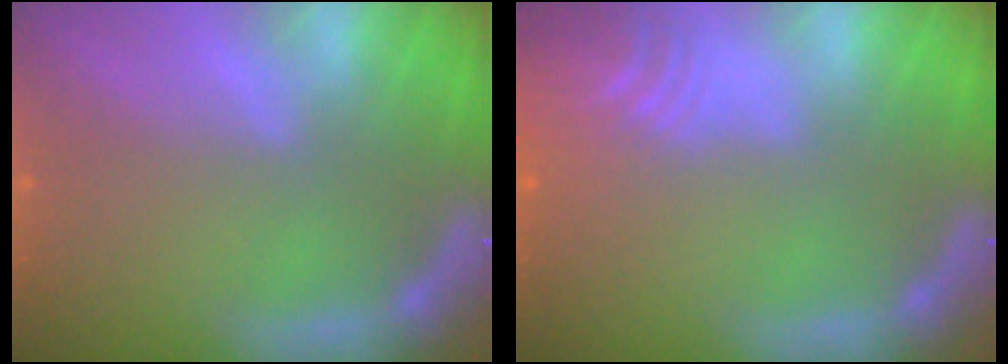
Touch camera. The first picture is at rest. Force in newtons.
{"total": 8.6}